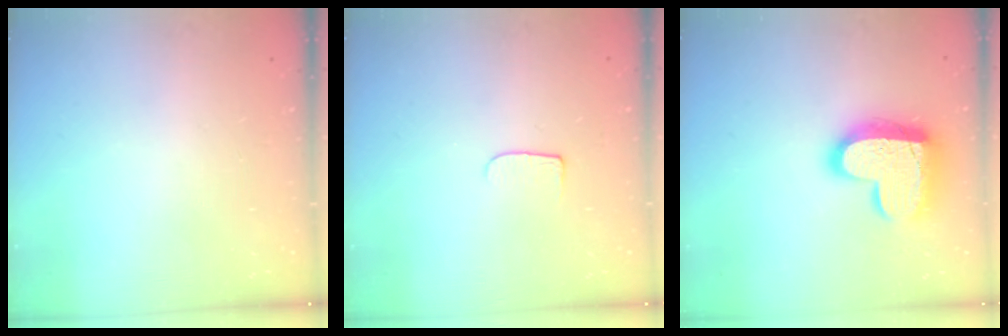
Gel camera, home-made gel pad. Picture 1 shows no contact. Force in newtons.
{"total": 5.3, "press": 5.2, "slide": 0.6}
{"total": 17.6, "press": 17.6, "slide": 1.5}